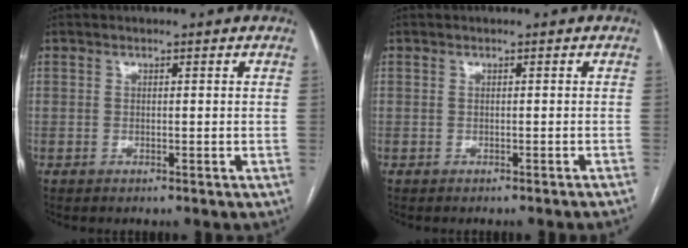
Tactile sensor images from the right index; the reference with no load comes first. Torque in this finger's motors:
{"motor_torque": [0.21, -0.31, 0.00, 0.02]}